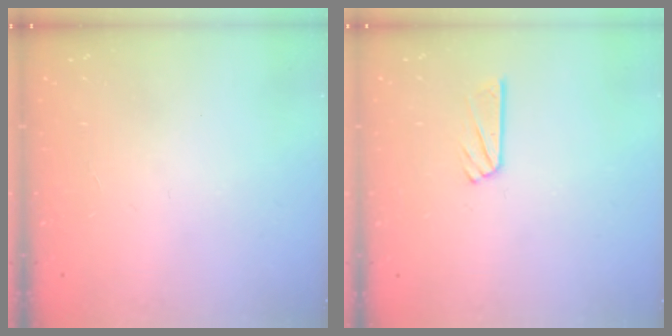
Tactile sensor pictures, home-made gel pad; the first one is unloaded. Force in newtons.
{"total": 6.2, "press": 6.2, "slide": 0.4}